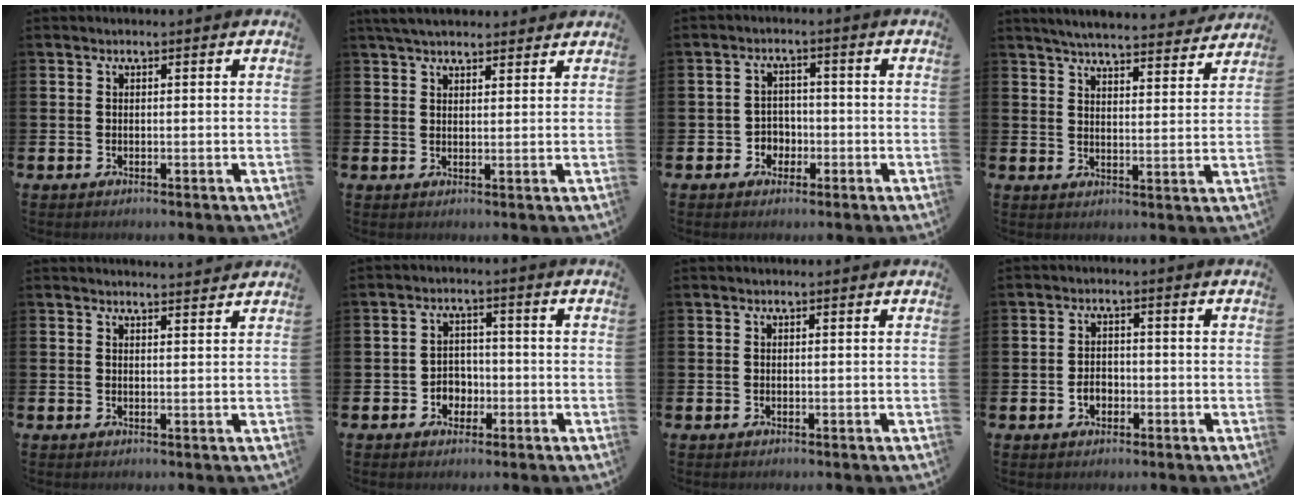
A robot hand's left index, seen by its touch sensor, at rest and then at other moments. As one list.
[{"total": 4.1, "force": [3.7, 1.1, 1.1], "torque": [-0.029, -0.008, 0.070]}, {"total": 2.8, "force": [-1.2, 2.4, 0.7], "torque": [-0.015, 0.002, -0.032]}, {"total": 5.5, "force": [5.4, 0.5, 1.0], "torque": [-0.028, -0.040, 0.093]}, {"total": 2.3, "force": [2.3, -0.1, 0.0], "torque": [0.006, -0.016, 0.040]}, {"total": 3.2, "force": [-1.2, 2.7, 1.1], "torque": [-0.023, 0.002, -0.030]}, {"total": 0.0}, {"total": 2.4, "force": [-0.8, 1.8, 1.4], "torque": [-0.015, -0.001, -0.022]}]